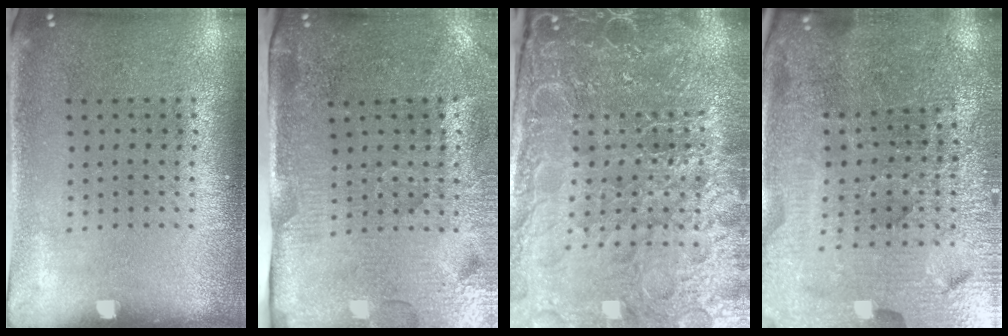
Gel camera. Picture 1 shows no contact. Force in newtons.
{"total": 4.3, "press": 3.7, "slide": 2.2}
{"total": 6.2, "press": 5.5, "slide": 2.9}
{"total": 4.9, "press": 4.7, "slide": 1.4}